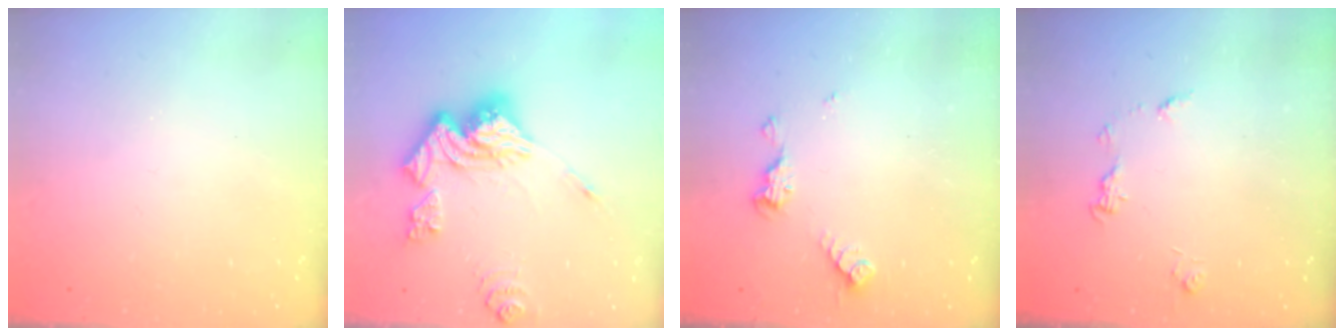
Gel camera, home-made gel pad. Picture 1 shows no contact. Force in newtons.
{"total": 18.6, "press": 18.5, "slide": 1.8}
{"total": 6.3, "press": 6.3, "slide": 0.5}
{"total": 5.7, "press": 5.7, "slide": 0.6}